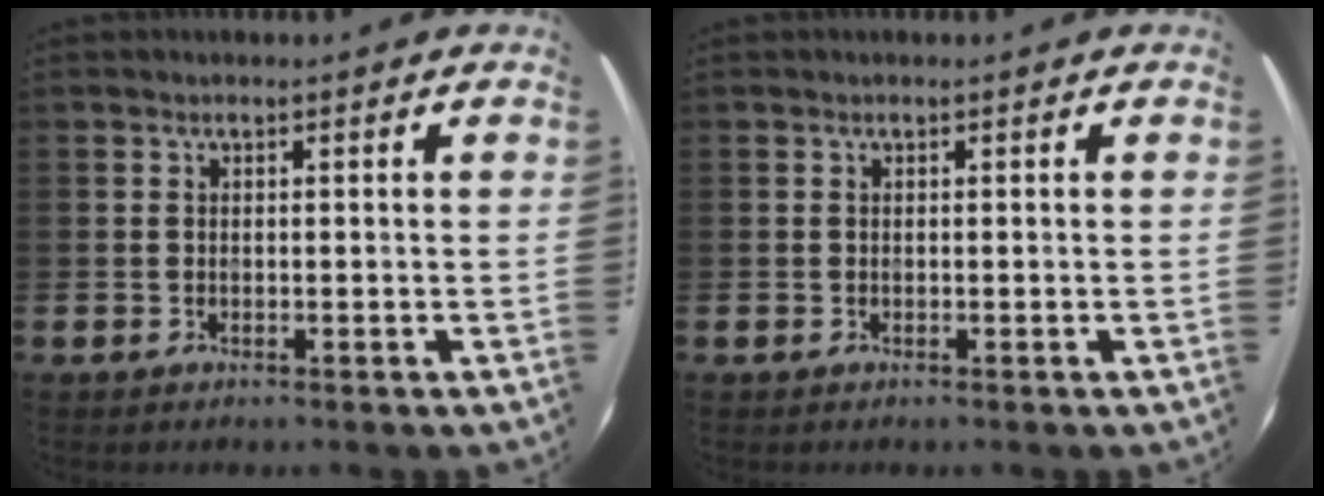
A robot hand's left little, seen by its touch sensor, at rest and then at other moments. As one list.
[{"total": 0.0}]